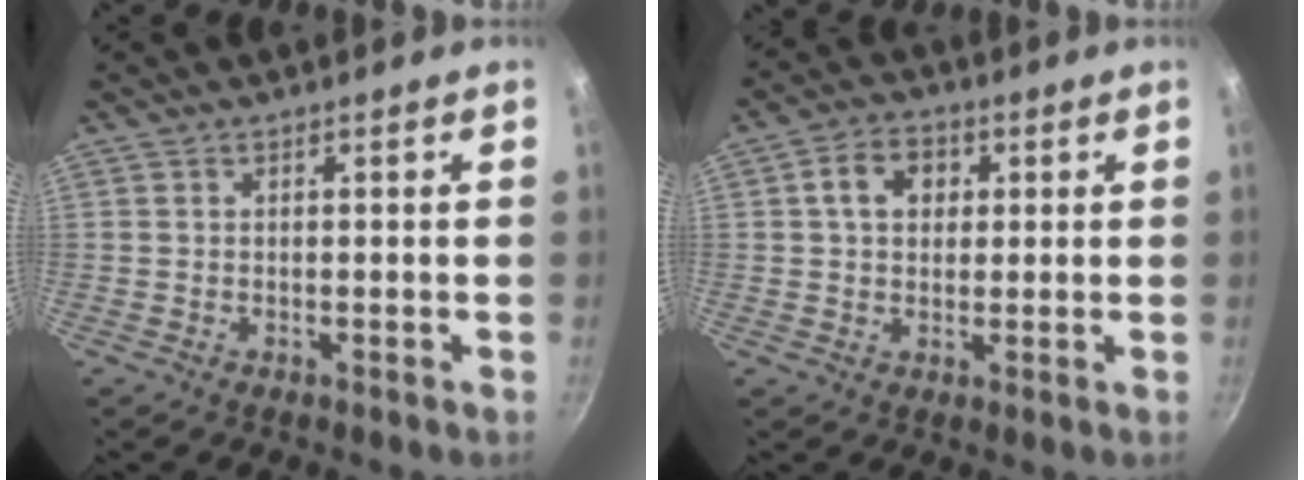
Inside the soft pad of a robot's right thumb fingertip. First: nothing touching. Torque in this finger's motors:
{"motor_torque": [0.52, 1.32, 0.70, -0.03, 0.04]}